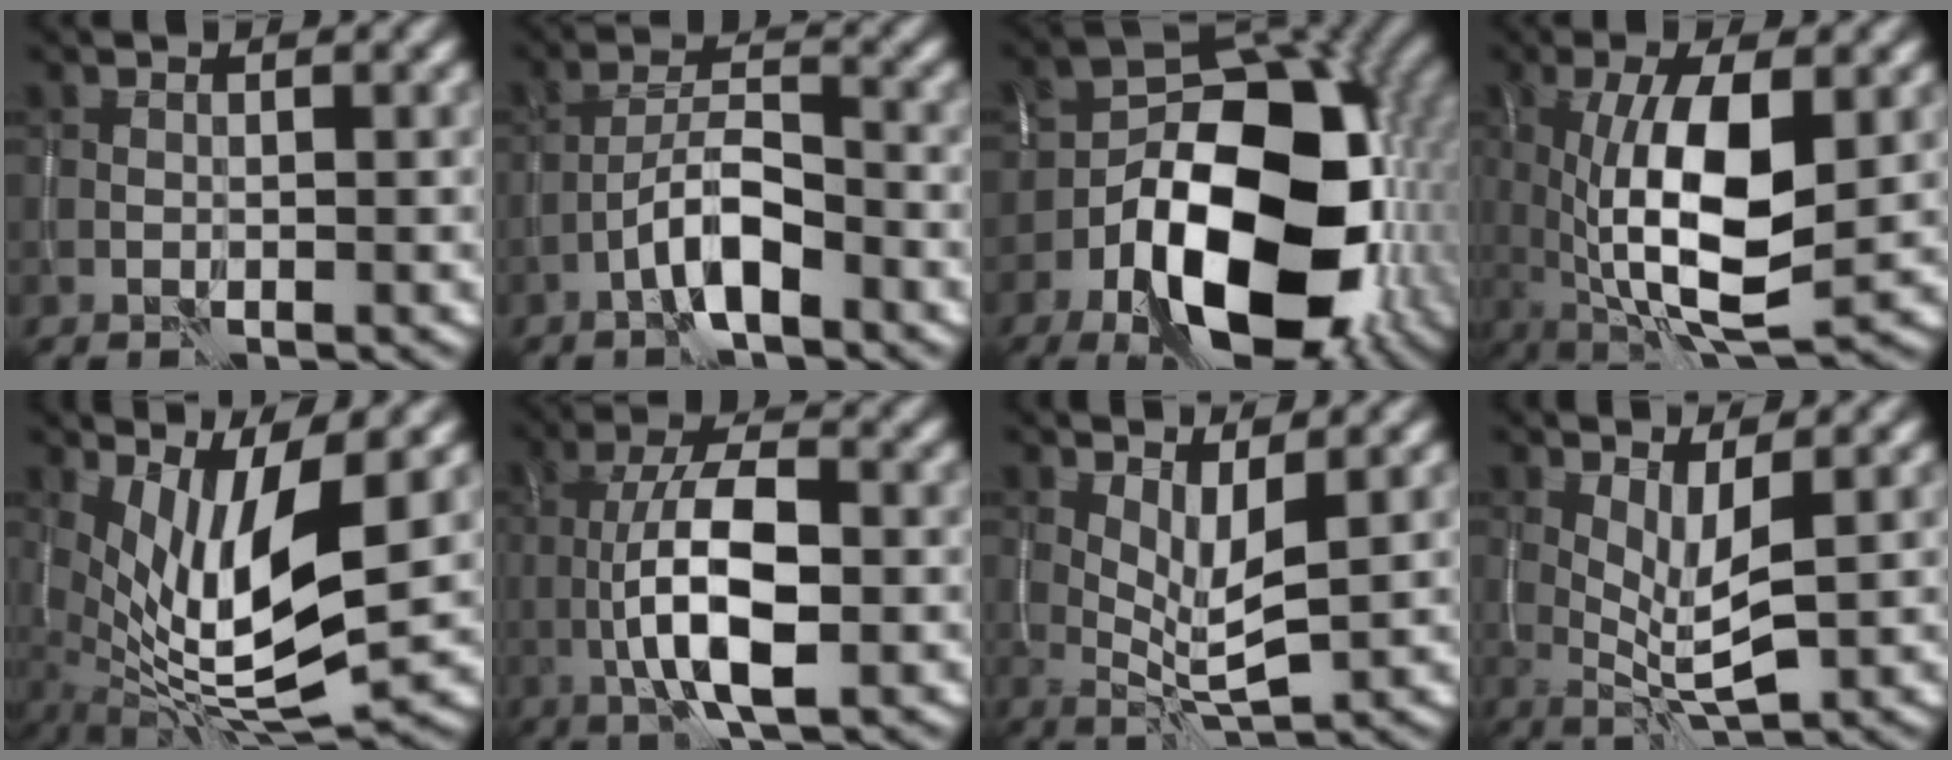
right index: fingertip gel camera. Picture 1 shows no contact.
{"total": 4.4, "force": [-2.5, 1.2, 3.4], "torque": [-0.057, 0.014, -0.051]}
{"total": 15.8, "force": [-5.0, 9.0, 12.1], "torque": [-0.170, -0.014, -0.086]}
{"total": 9.6, "force": [0.5, 3.2, 9.1], "torque": [-0.159, -0.011, 0.012]}
{"total": 9.6, "force": [1.3, 2.5, 9.2], "torque": [-0.177, -0.014, 0.028]}
{"total": 8.1, "force": [-1.7, 2.8, 7.4], "torque": [-0.139, 0.013, -0.036]}
{"total": 3.3, "force": [1.3, 0.7, 2.9], "torque": [-0.057, -0.011, 0.028]}
{"total": 3.4, "force": [1.0, 0.7, 3.1], "torque": [-0.065, -0.012, 0.023]}